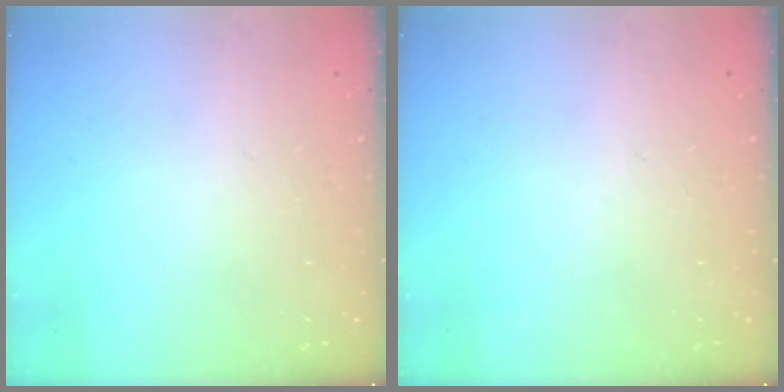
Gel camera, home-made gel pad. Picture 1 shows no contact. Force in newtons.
{"total": 0.0}